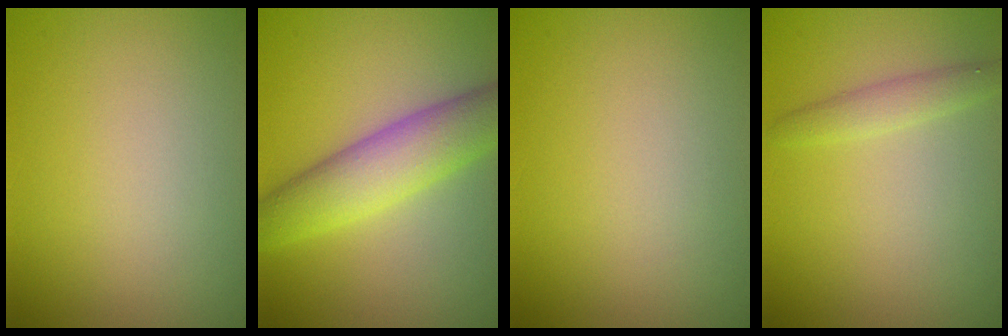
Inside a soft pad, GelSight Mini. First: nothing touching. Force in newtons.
{"total": 5.6, "press": 5.6, "slide": 0.3}
{"total": 0.0}
{"total": 1.6, "press": 1.6, "slide": 0.1}